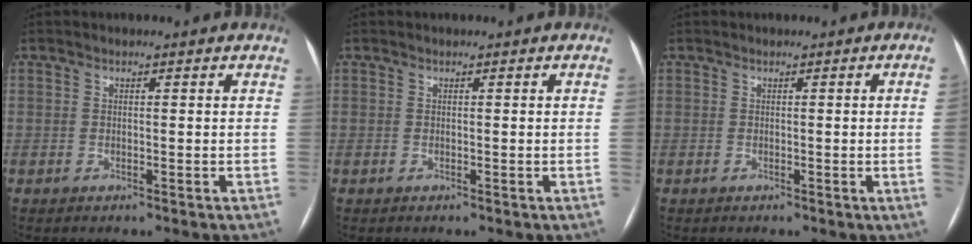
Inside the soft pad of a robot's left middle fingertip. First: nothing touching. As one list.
[{"total": 0.6, "force": [-0.1, -0.3, 0.5], "torque": [-0.002, 0.001, -0.003]}, {"total": 2.6, "force": [-0.2, -1.1, 2.4], "torque": [-0.031, -0.003, -0.001]}]